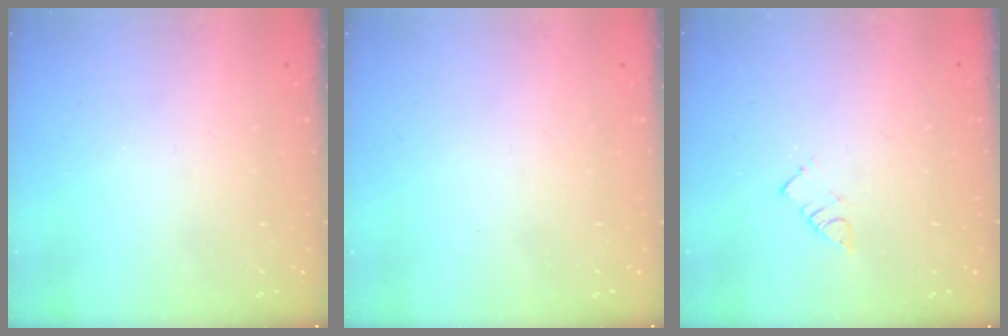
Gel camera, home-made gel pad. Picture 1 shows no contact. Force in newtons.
{"total": 1.7, "press": 1.6, "slide": 0.1}
{"total": 2.9, "press": 2.9, "slide": 0.2}